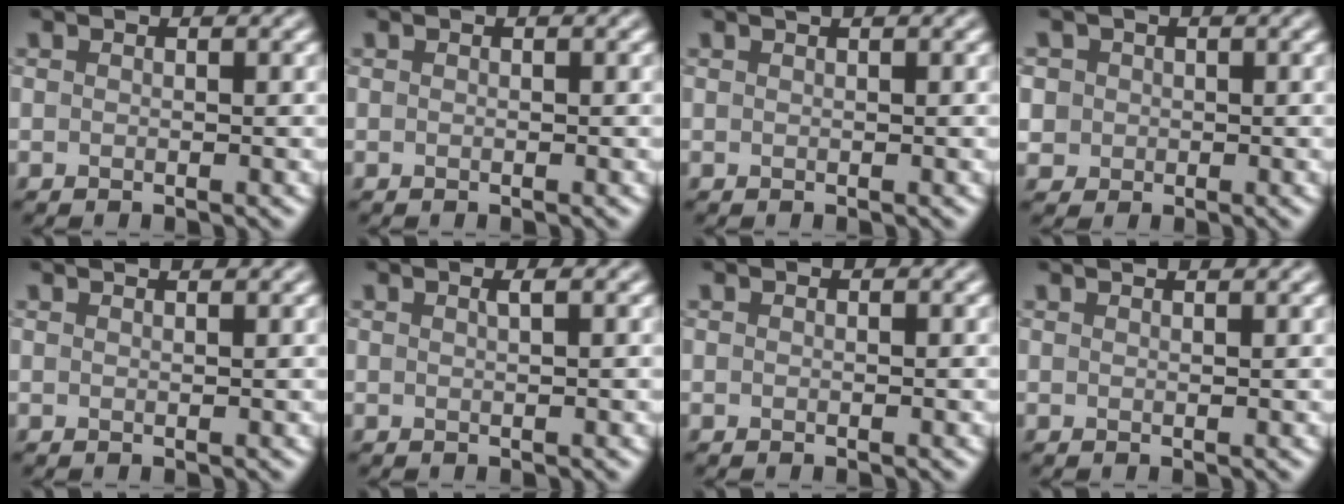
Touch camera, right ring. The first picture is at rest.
{"total": 0.0}
{"total": 0.8, "force": [0.6, 0.2, 0.6], "torque": [-0.004, 0.003, 0.006]}
{"total": 2.6, "force": [0.6, 2.4, 0.7], "torque": [-0.007, 0.010, 0.014]}
{"total": 1.6, "force": [1.4, 0.5, 0.7], "torque": [-0.002, 0.002, 0.002]}
{"total": 0.9, "force": [0.4, 0.3, 0.8], "torque": [-0.006, 0.003, 0.005]}
{"total": 0.0}
{"total": 2.0, "force": [1.6, 0.8, 1.0], "torque": [0.000, 0.005, -0.001]}